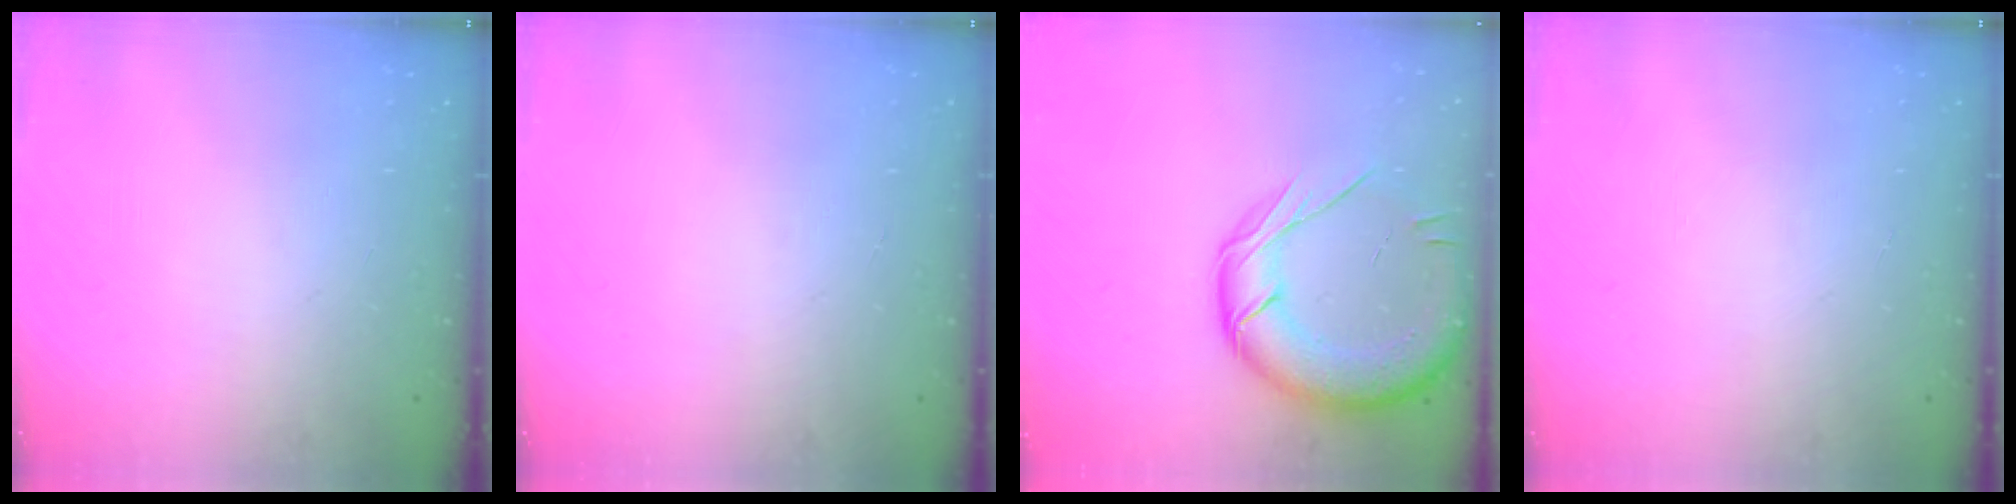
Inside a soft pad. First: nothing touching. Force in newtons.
{"total": 0.0}
{"total": 19.3, "press": 19.1, "slide": 3.0}
{"total": 0.0}